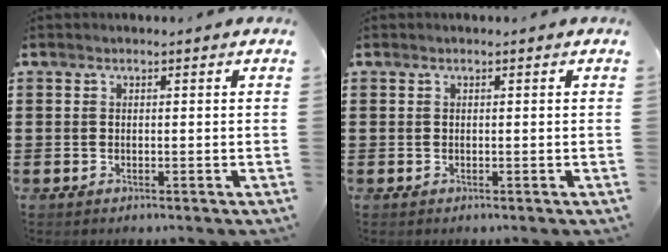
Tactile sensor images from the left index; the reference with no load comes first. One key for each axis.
{"total": 0.0}